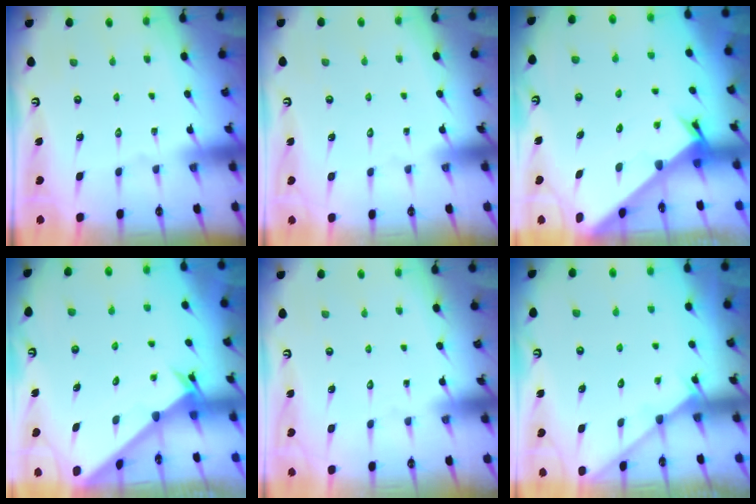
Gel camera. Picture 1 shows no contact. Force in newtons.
{"total": 1.6, "press": 1.6, "slide": 0.1}
{"total": 2.2, "press": 2.2, "slide": 0.2}
{"total": 2.4, "press": 2.4, "slide": 0.2}
{"total": 1.5, "press": 1.5, "slide": 0.0}
{"total": 2.3, "press": 2.3, "slide": 0.2}